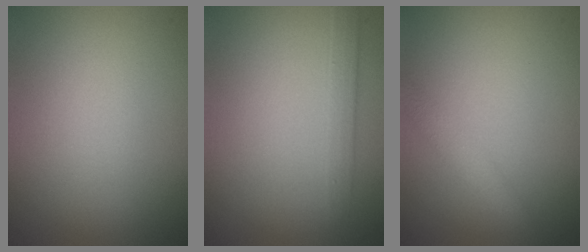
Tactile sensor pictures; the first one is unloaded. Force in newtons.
{"total": 1.9, "press": 1.9, "slide": 0.1}
{"total": 1.9, "press": 1.9, "slide": 0.0}